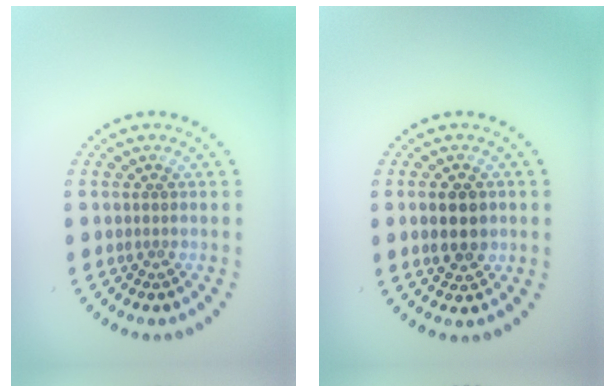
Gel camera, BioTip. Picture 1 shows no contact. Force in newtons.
{"total": 3.2, "press": 3.2, "slide": 0.2}